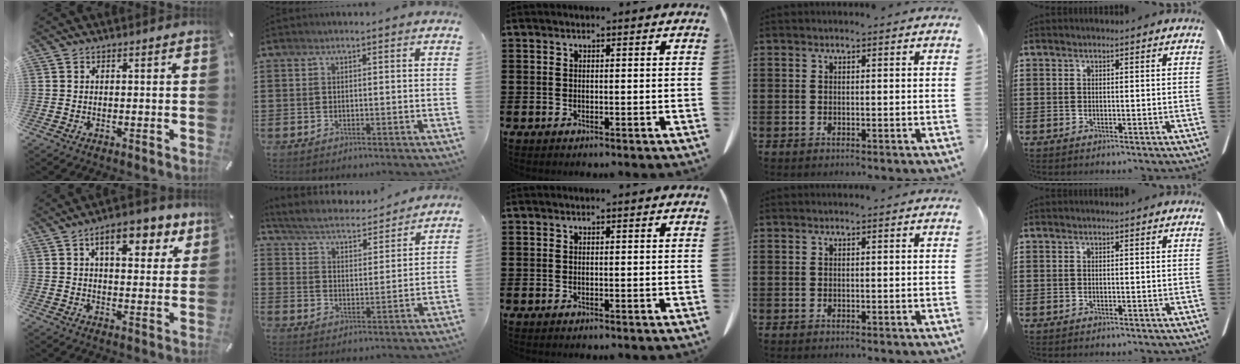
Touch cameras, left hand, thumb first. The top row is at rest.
{"thumb": {"total": 10.4, "force": [5.7, 5.1, 7.0], "torque": [-0.089, -0.018, 0.091]}, "index": {"total": 4.3, "force": [4.2, 0.2, 0.9], "torque": [-0.041, -0.032, 0.066]}}